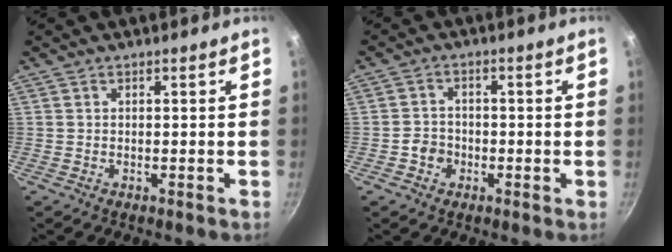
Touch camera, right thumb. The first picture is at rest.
{"total": 3.4, "force": [-1.3, 2.9, 1.1], "torque": [-0.001, 0.015, -0.025]}